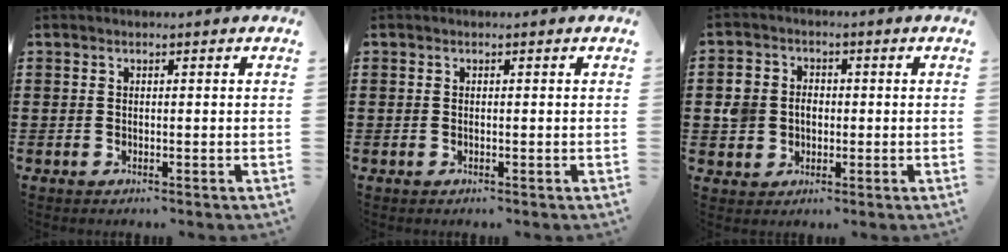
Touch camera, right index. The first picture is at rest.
{"total": 0.0}
{"total": 4.3, "force": [-0.4, 4.0, 1.6], "torque": [-0.058, 0.009, -0.014]}